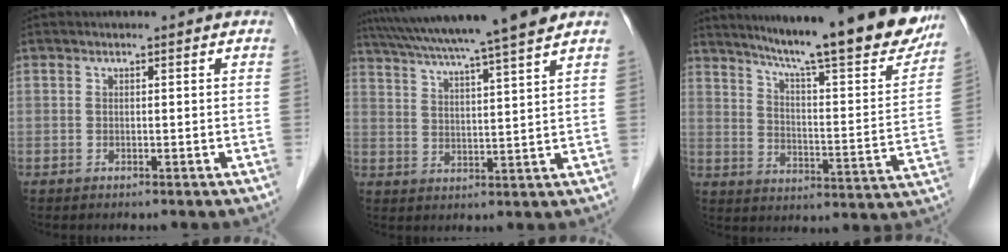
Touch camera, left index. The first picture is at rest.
{"total": 16.3, "force": [13.8, -1.5, 8.5], "torque": [-0.152, 0.010, 0.203]}
{"total": 23.4, "force": [20.1, 1.5, 11.9], "torque": [-0.184, -0.049, 0.270]}